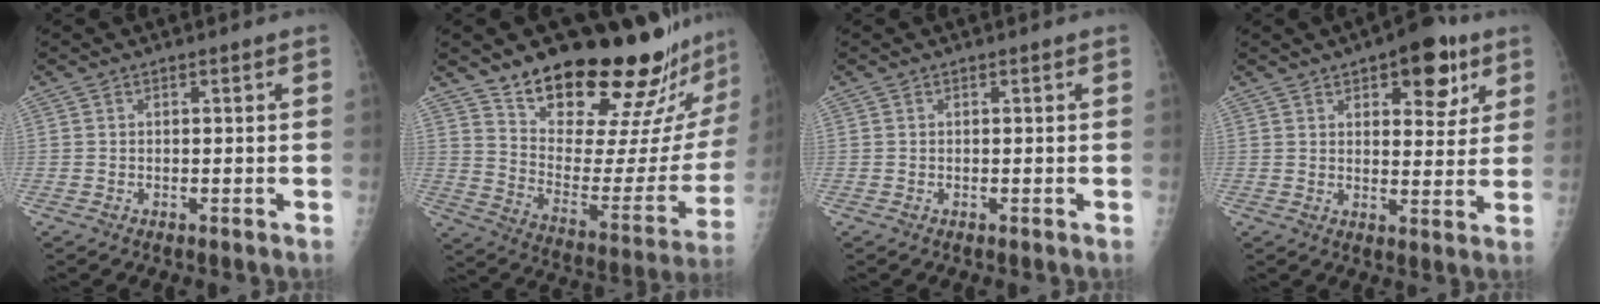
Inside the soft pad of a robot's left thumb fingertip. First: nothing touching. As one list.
[{"total": 27.8, "force": [23.1, 6.9, 14.0], "torque": [-0.174, -0.159, 0.327]}, {"total": 0.0}, {"total": 11.3, "force": [6.0, 5.4, 8.0], "torque": [-0.066, -0.021, 0.077]}]